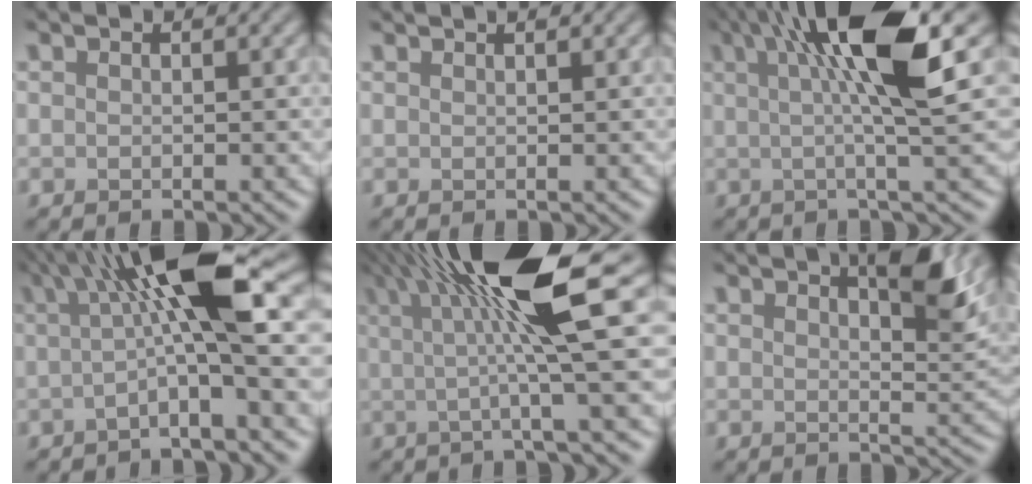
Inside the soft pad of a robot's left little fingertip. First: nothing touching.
{"total": 1.6, "force": [1.2, 0.7, 0.7], "torque": [0.013, 0.003, -0.002]}
{"total": 8.1, "force": [2.1, 0.8, 7.8], "torque": [-0.108, -0.001, 0.045]}
{"total": 8.4, "force": [0.8, 1.2, 8.2], "torque": [-0.121, 0.003, 0.019]}
{"total": 10.2, "force": [2.2, 1.2, 9.9], "torque": [-0.127, 0.001, 0.042]}
{"total": 4.4, "force": [2.6, 0.9, 3.5], "torque": [-0.042, -0.002, 0.052]}